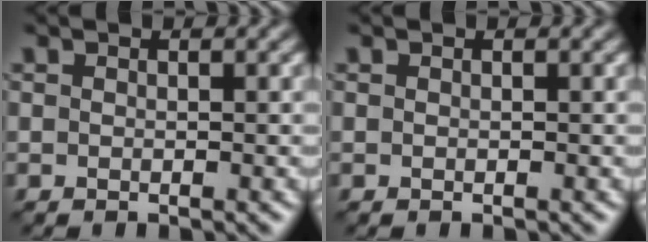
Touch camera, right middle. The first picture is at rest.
{"total": 0.0}